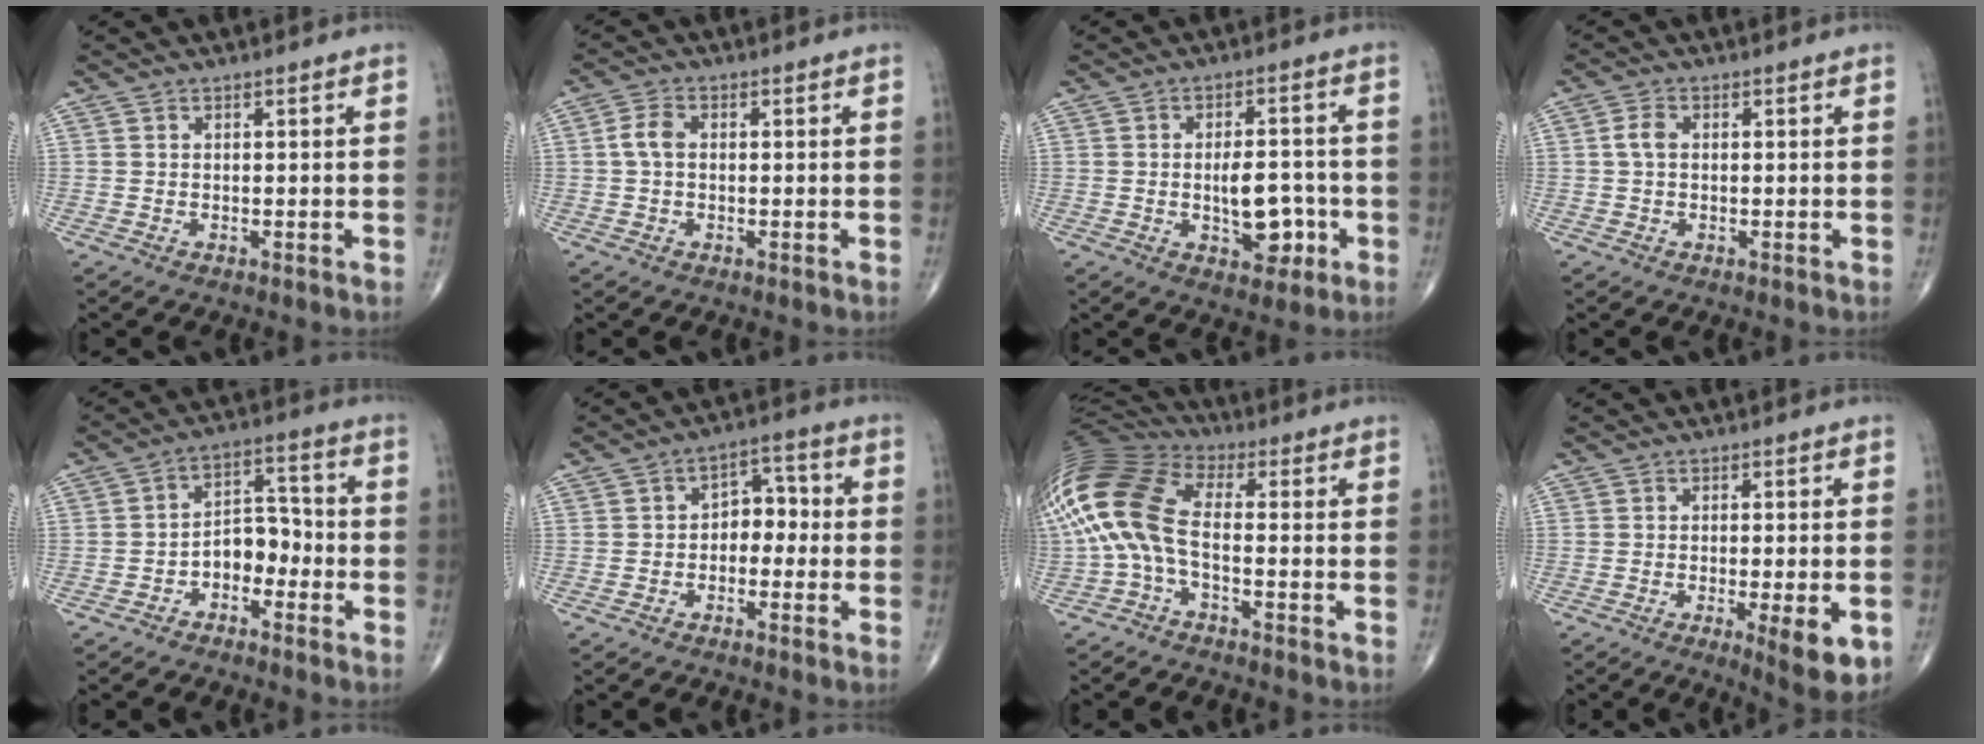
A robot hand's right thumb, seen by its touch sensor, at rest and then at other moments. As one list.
[{"total": 3.2, "force": [0.1, 2.1, 2.5], "torque": [-0.053, 0.008, -0.002]}, {"total": 8.6, "force": [-1.9, 4.7, 7.0], "torque": [-0.078, 0.017, -0.018]}, {"total": 2.5, "force": [0.2, 1.6, 1.9], "torque": [-0.041, 0.006, 0.001]}, {"total": 6.9, "force": [-2.9, 4.4, 4.4], "torque": [-0.044, 0.044, -0.059]}, {"total": 5.6, "force": [-1.1, 4.0, 3.8], "torque": [-0.025, 0.032, -0.030]}, {"total": 15.5, "force": [-1.8, 7.6, 13.3], "torque": [-0.290, 0.050, -0.047]}, {"total": 8.4, "force": [-2.7, 1.9, 7.7], "torque": [-0.101, -0.014, -0.035]}]